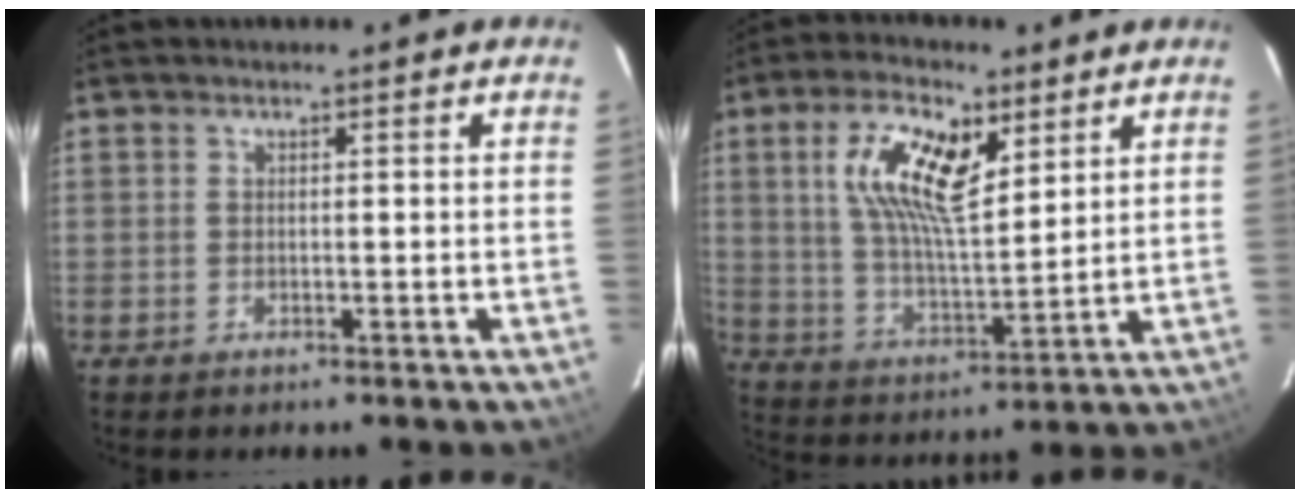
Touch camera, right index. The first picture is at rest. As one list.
[{"total": 13.8, "force": [5.8, 5.7, 11.2], "torque": [-0.215, 0.015, 0.112]}]